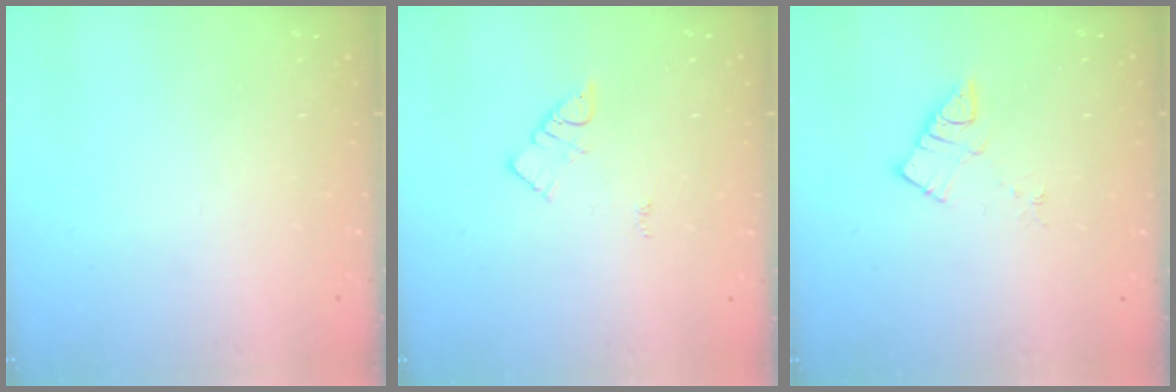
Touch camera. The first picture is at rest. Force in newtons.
{"total": 3.1, "press": 3.1, "slide": 0.2}
{"total": 5.8, "press": 5.8, "slide": 0.0}